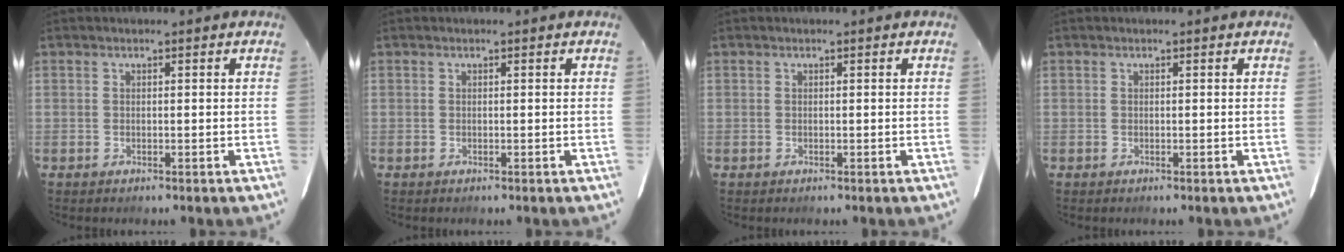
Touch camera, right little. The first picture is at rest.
{"total": 0.0}
{"total": 0.0}
{"total": 0.0}